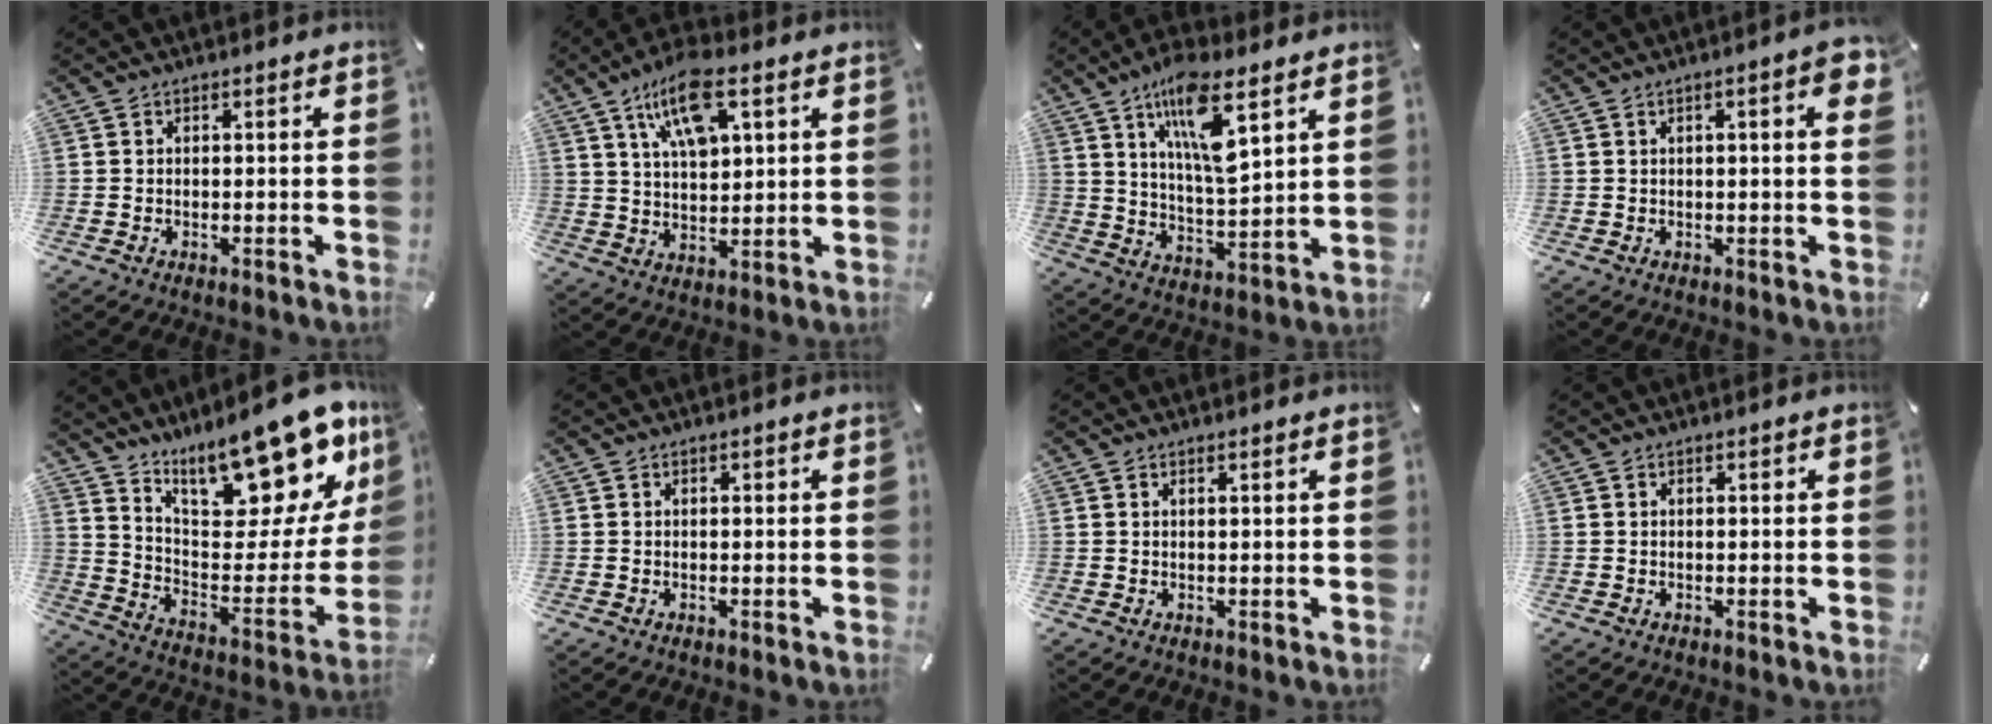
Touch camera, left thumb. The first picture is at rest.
{"total": 11.9, "force": [6.3, 5.3, 8.5], "torque": [-0.152, -0.008, 0.112]}
{"total": 13.7, "force": [8.0, 3.8, 10.4], "torque": [-0.193, -0.033, 0.133]}
{"total": 4.9, "force": [1.3, 1.0, 4.6], "torque": [-0.069, 0.000, 0.019]}
{"total": 22.1, "force": [17.4, 7.8, 11.3], "torque": [-0.144, -0.129, 0.293]}
{"total": 0.0}
{"total": 0.7, "force": [0.6, -0.1, 0.4], "torque": [-0.005, -0.002, 0.012]}
{"total": 0.0}